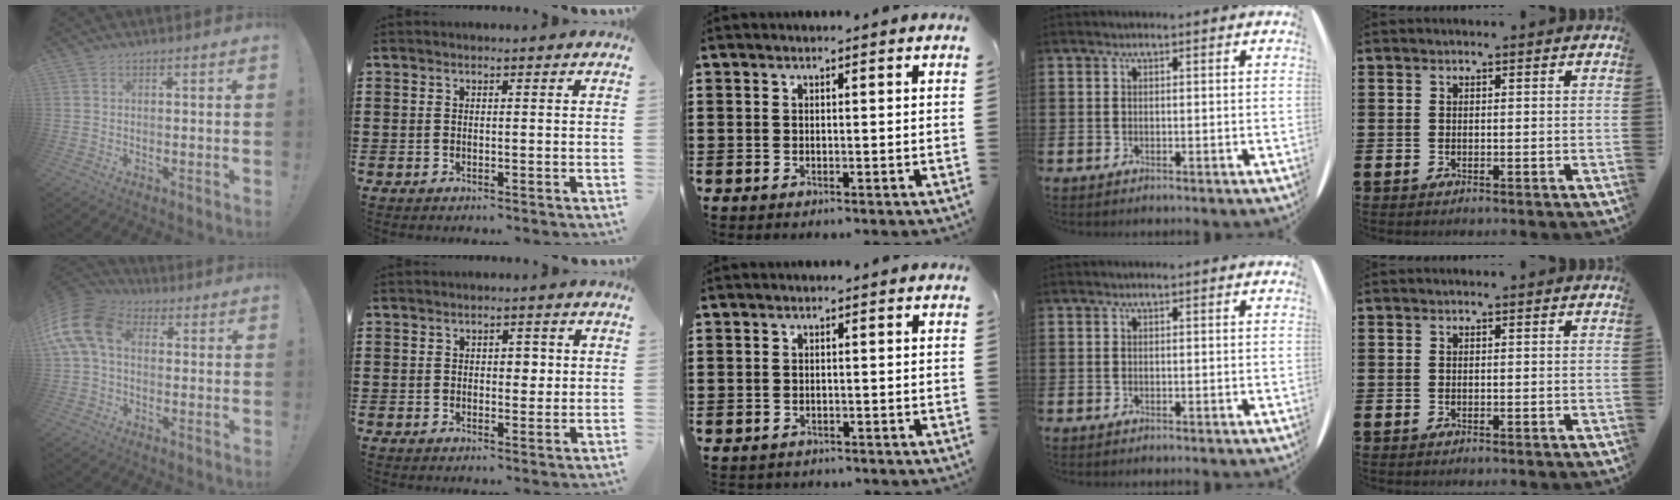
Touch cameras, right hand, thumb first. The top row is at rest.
{"thumb": {"total": 13.9, "force": [2.3, 8.8, 10.5], "torque": [-0.219, 0.014, 0.047]}, "index": {"total": 2.2, "force": [0.2, 1.4, 1.7], "torque": [-0.026, 0.006, 0.000]}, "middle": {"total": 0.9, "force": [-0.8, 0.3, -0.1], "torque": [0.000, 0.003, -0.019]}}